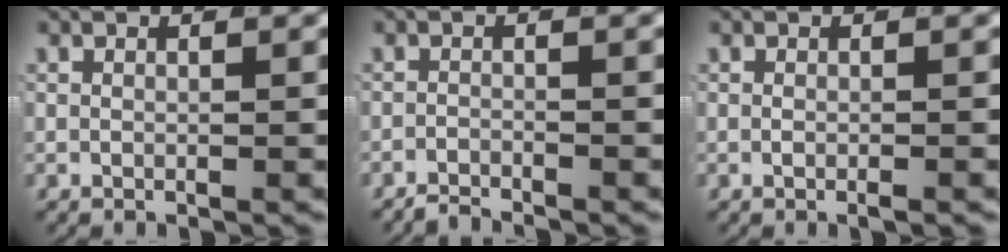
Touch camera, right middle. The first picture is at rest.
{"total": 2.1, "force": [-2.1, 0.1, 0.1], "torque": [0.002, -0.003, -0.039]}
{"total": 0.8, "force": [-0.6, 0.0, 0.6], "torque": [-0.012, -0.002, -0.008]}